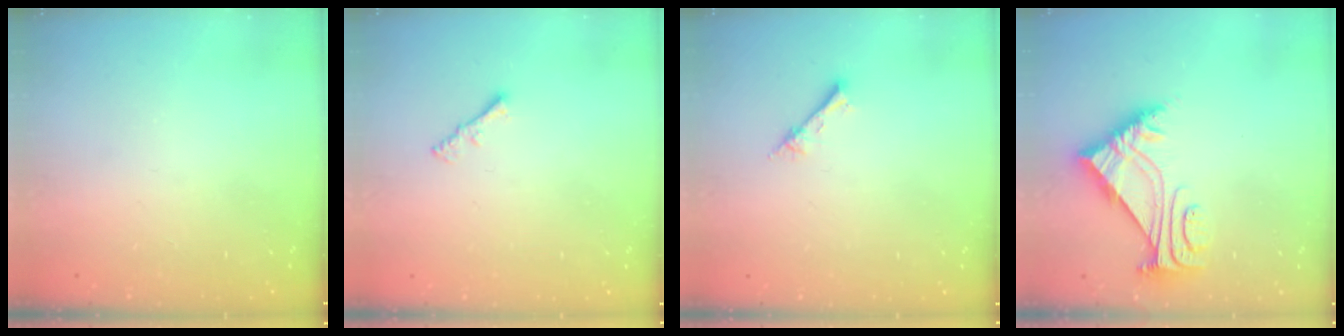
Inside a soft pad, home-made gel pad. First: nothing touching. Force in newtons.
{"total": 1.3, "press": 1.3, "slide": 0.4}
{"total": 2.4, "press": 2.4, "slide": 0.3}
{"total": 5.7, "press": 5.6, "slide": 1.0}